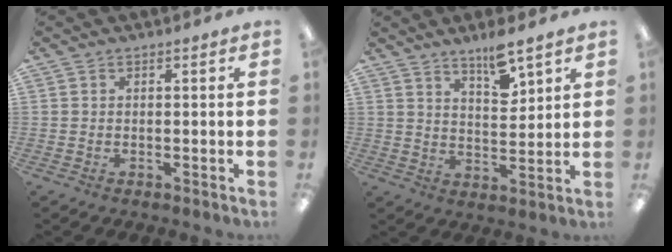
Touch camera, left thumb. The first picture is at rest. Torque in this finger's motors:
{"motor_torque": [0.26, 0.26, 0.11, 0.01, -0.04]}